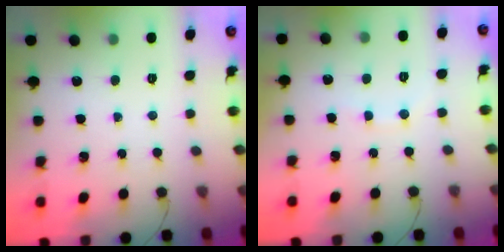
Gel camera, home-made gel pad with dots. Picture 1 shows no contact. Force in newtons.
{"total": 5.6, "press": 5.5, "slide": 1.1}